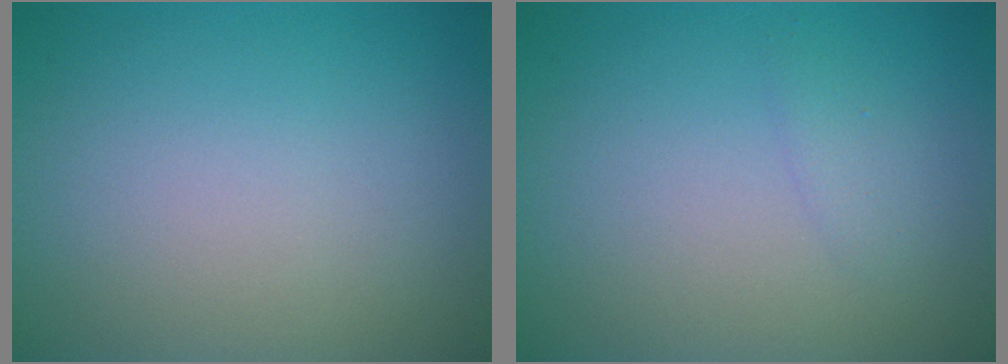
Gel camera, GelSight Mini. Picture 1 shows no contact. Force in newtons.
{"total": 0.9, "press": 0.9, "slide": 0.1}